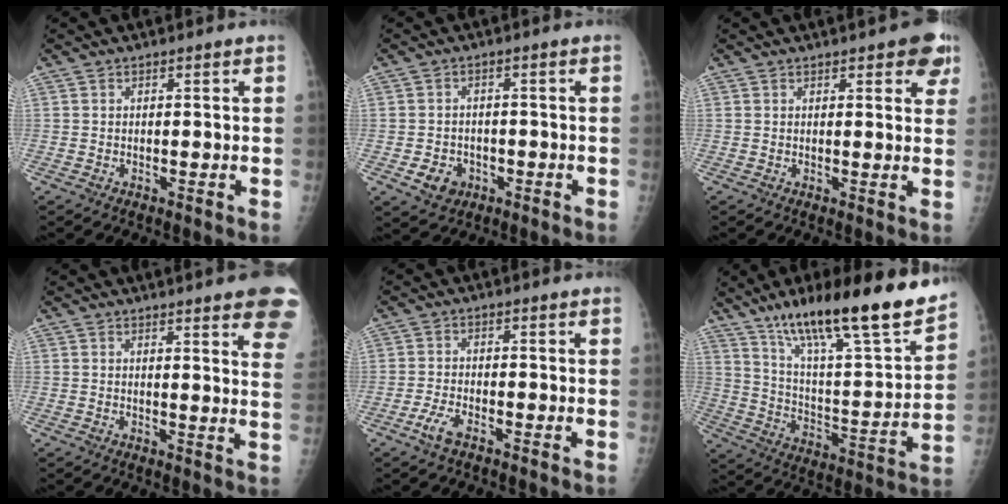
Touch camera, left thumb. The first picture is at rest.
{"total": 4.6, "force": [-1.8, 3.8, 1.8], "torque": [-0.015, 0.007, -0.022]}
{"total": 6.0, "force": [3.4, 2.4, 4.3], "torque": [-0.023, -0.010, 0.033]}
{"total": 13.8, "force": [9.1, 2.4, 10.2], "torque": [-0.103, -0.032, 0.089]}
{"total": 3.1, "force": [-1.9, 1.0, 2.1], "torque": [-0.052, 0.008, -0.040]}
{"total": 24.8, "force": [18.2, 4.2, 16.3], "torque": [-0.238, -0.073, 0.303]}